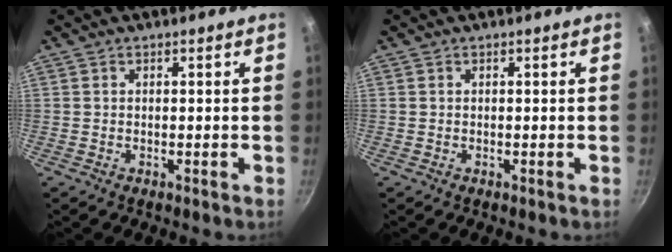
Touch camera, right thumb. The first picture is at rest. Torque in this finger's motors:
{"motor_torque": [-0.06, 0.06, -0.04, 0.08, 0.01]}